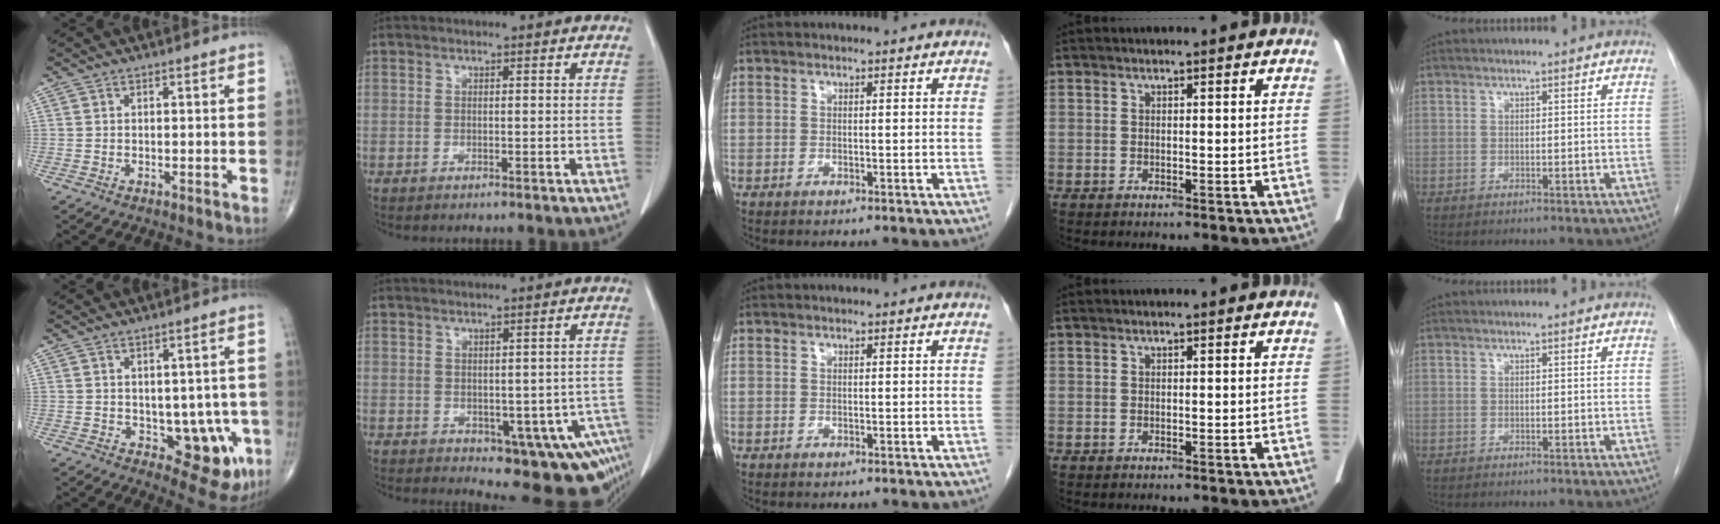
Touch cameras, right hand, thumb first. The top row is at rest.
{"thumb": {"total": 9.7, "force": [-2.1, 5.4, 7.8], "torque": [-0.051, -0.002, -0.014]}, "index": {"total": 11.2, "force": [-4.8, 5.3, 8.7], "torque": [-0.070, 0.014, -0.048]}}